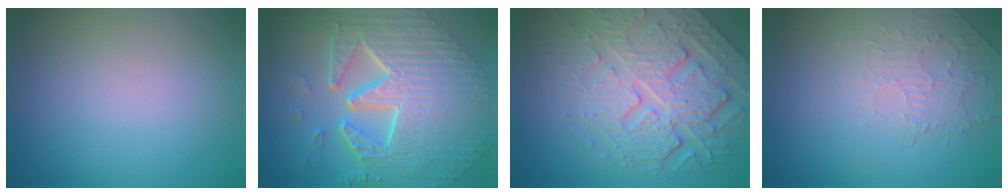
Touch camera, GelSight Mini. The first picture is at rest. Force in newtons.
{"total": 10.4, "press": 7.3, "slide": 7.4}
{"total": 6.6, "press": 5.4, "slide": 3.9}
{"total": 2.0, "press": 0.8, "slide": 1.8}